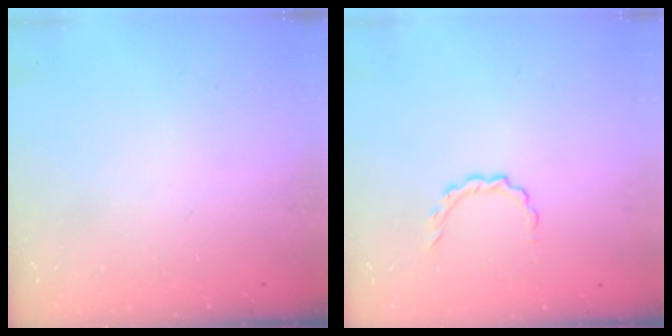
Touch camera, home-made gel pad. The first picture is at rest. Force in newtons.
{"total": 3.3, "press": 3.1, "slide": 1.1}